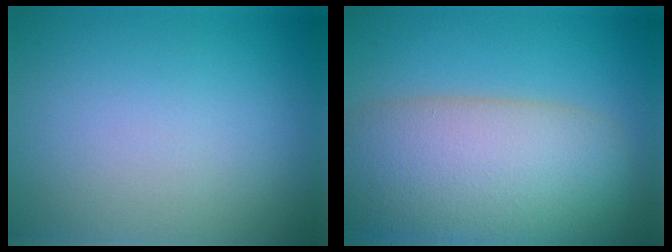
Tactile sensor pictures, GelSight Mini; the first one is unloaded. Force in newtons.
{"total": 12.2, "press": 12.1, "slide": 0.7}